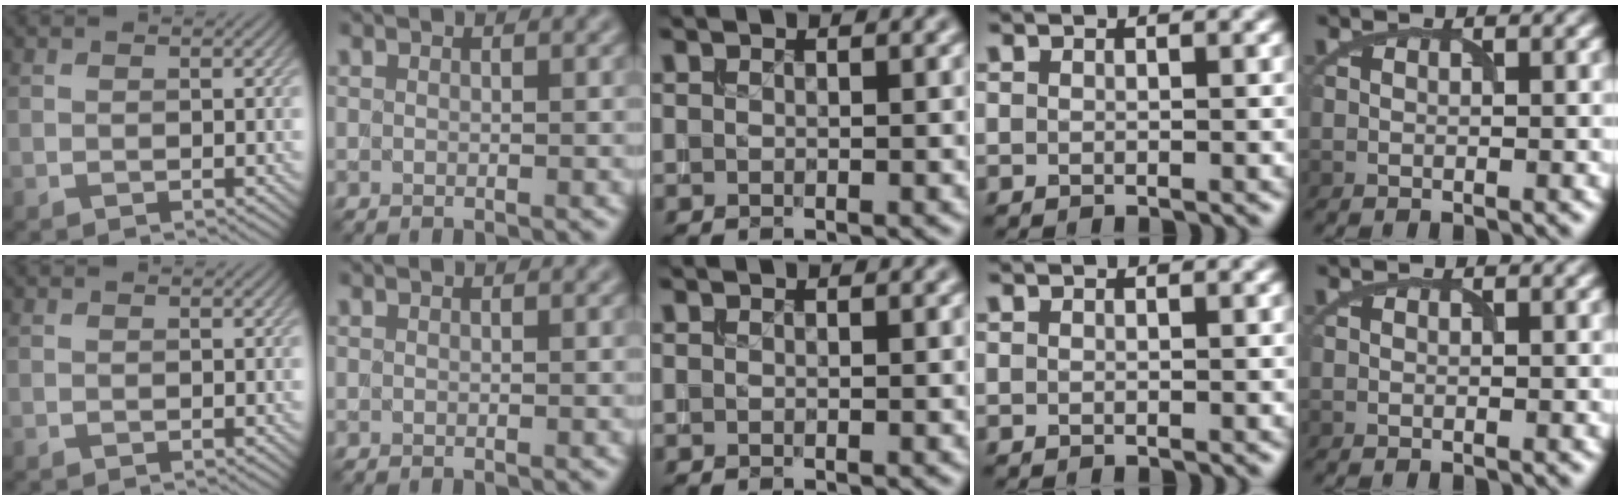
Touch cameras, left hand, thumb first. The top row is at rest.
{}